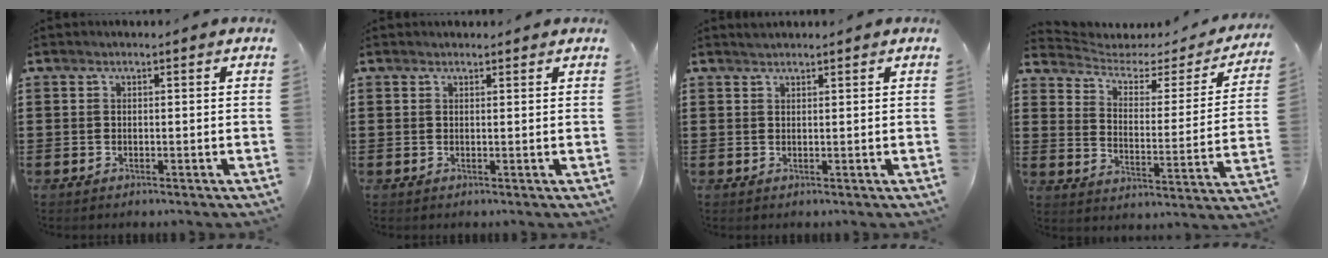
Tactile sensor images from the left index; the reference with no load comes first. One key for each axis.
{"total": 0.7, "fx": 0.6, "fy": 0.2, "fz": 0.2, "tx": -0.004, "ty": 0.000, "tz": 0.013}
{"total": 1.0, "fx": 1.0, "fy": 0.2, "fz": 0.3, "tx": -0.006, "ty": 0.000, "tz": 0.019}
{"total": 3.2, "fx": 2.3, "fy": 1.6, "fz": 1.5, "tx": -0.048, "ty": -0.018, "tz": 0.032}